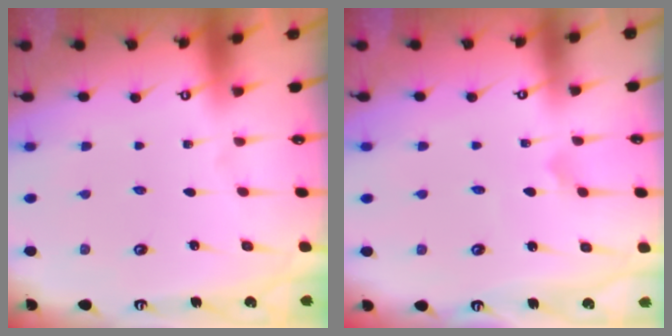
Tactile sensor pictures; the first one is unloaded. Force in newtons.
{"total": 3.3, "press": 3.3, "slide": 0.2}